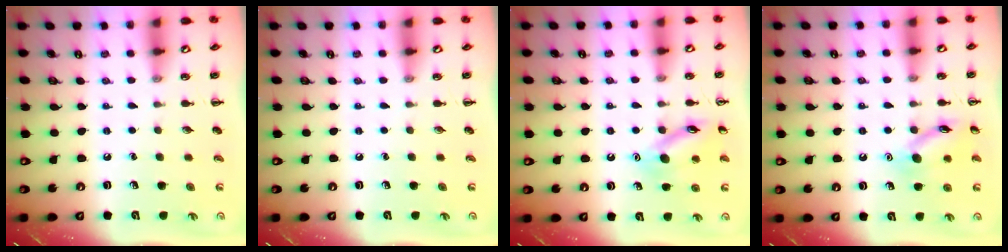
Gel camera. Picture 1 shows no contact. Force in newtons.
{"total": 0.0}
{"total": 12.5, "press": 12.5, "slide": 1.1}
{"total": 11.9, "press": 11.9, "slide": 0.6}